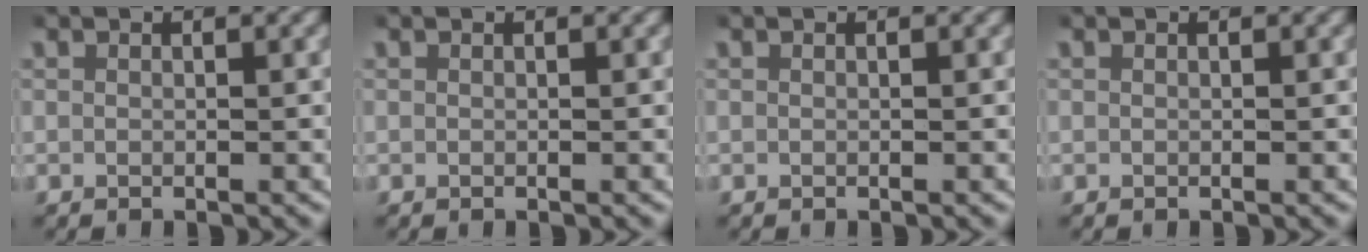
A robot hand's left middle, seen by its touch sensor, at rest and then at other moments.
{"total": 0.0}
{"total": 0.0}
{"total": 0.0}